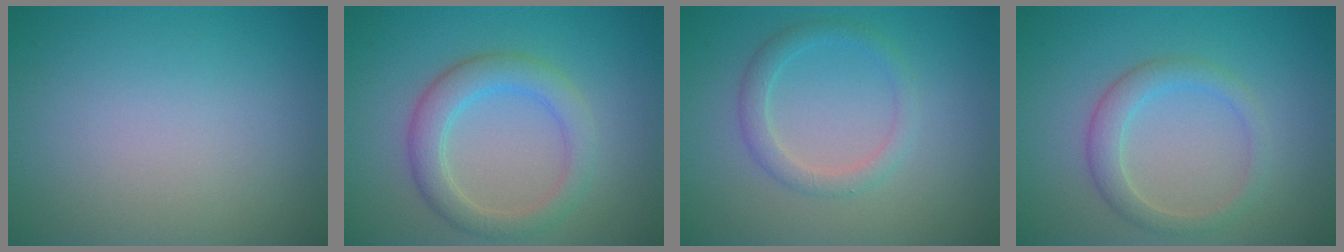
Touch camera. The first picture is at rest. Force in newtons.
{"total": 3.8, "press": 3.8, "slide": 0.1}
{"total": 2.1, "press": 2.1, "slide": 0.1}
{"total": 2.7, "press": 2.7, "slide": 0.1}